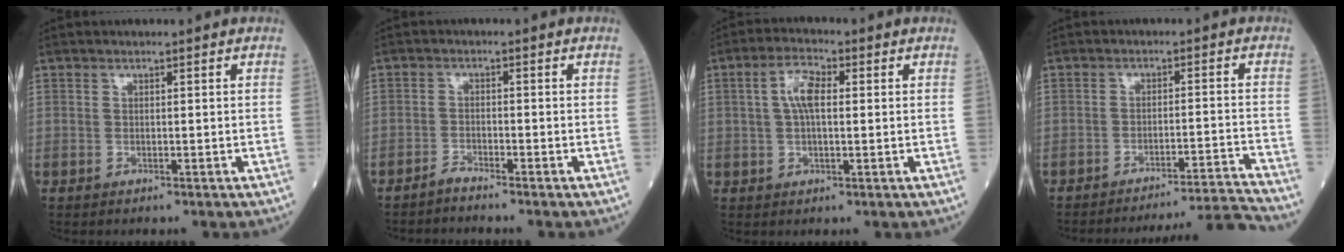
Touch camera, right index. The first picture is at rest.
{"total": 1.6, "force": [-1.6, -0.4, 0.0], "torque": [-0.001, -0.007, -0.030]}
{"total": 5.1, "force": [0.9, 1.8, 4.7], "torque": [-0.096, 0.014, 0.017]}
{"total": 11.7, "force": [-11.2, -3.6, 0.7], "torque": [0.009, -0.002, -0.162]}